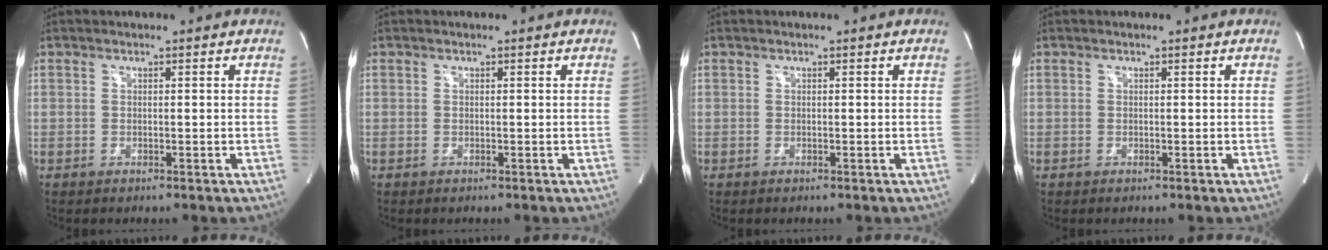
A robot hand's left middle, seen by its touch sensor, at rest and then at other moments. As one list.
[{"total": 0.0}, {"total": 0.0}, {"total": 0.0}]